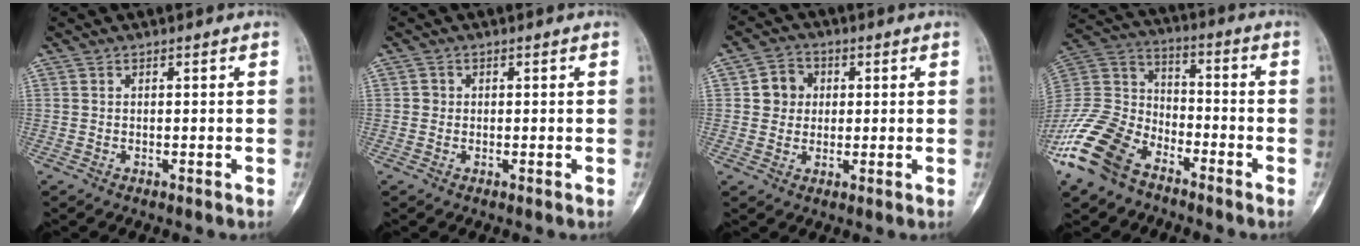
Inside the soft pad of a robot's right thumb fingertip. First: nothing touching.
{"total": 1.0, "force": [0.0, 1.0, 0.2], "torque": [0.003, 0.003, -0.001]}
{"total": 5.6, "force": [0.9, 5.2, 2.0], "torque": [-0.002, 0.005, 0.009]}
{"total": 17.9, "force": [-11.4, 10.5, 9.0], "torque": [-0.187, 0.057, -0.224]}